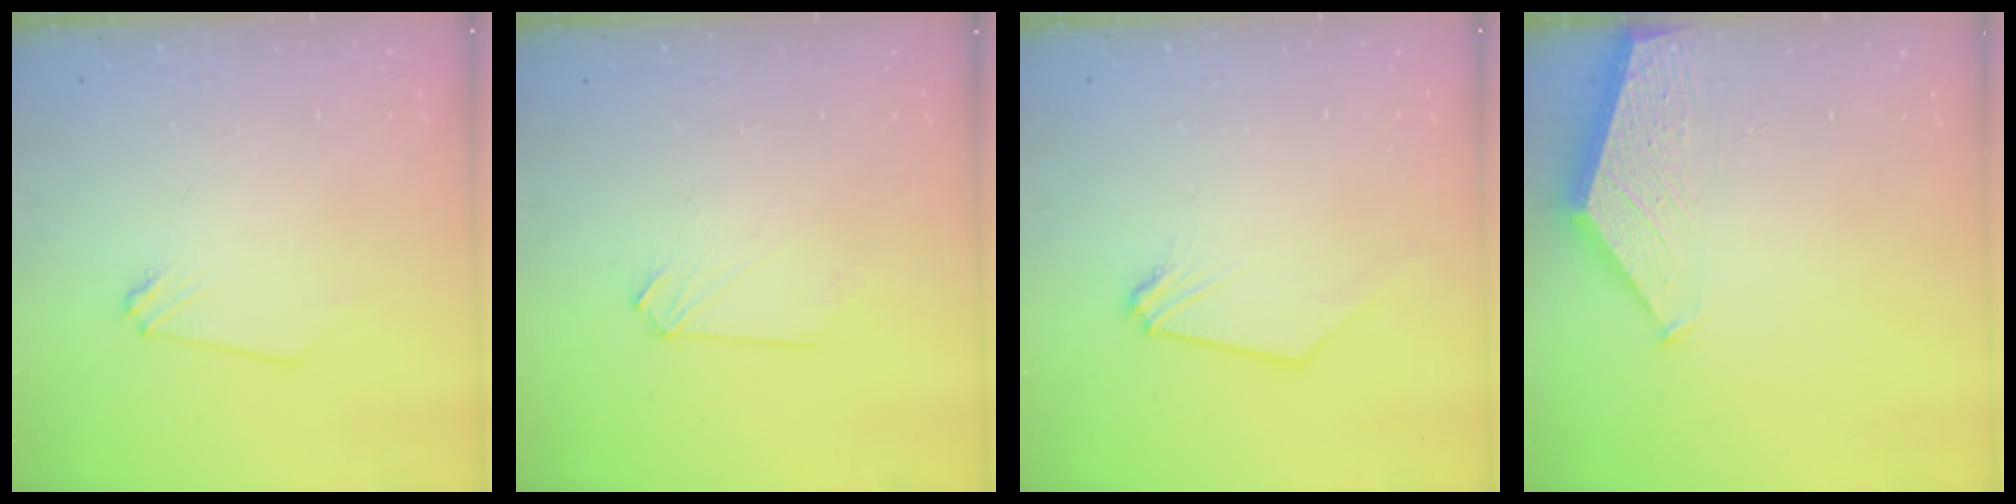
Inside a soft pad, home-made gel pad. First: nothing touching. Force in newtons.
{"total": 0.8, "press": 0.8, "slide": 0.2}
{"total": 0.9, "press": 0.9, "slide": 0.2}
{"total": 1.9, "press": 1.9, "slide": 0.2}